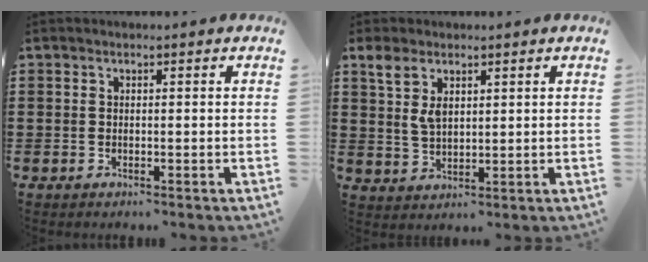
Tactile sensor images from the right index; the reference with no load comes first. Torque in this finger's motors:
{"motor_torque": [0.27, 0.33, 0.21, 0.11]}